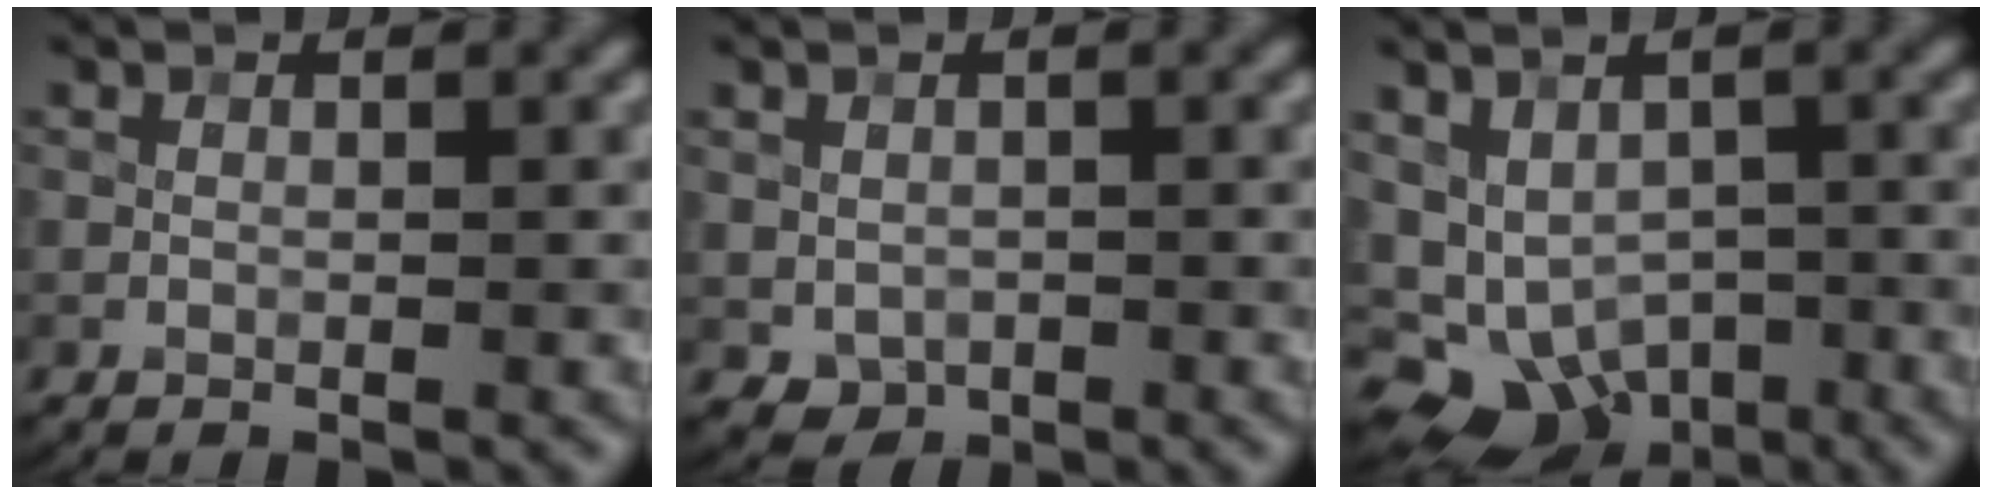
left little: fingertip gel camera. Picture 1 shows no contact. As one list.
[{"total": 1.5, "force": [-0.3, 1.3, 0.8], "torque": [-0.014, -0.008, -0.002]}, {"total": 10.4, "force": [-4.5, 8.2, 4.6], "torque": [-0.060, -0.030, -0.053]}]